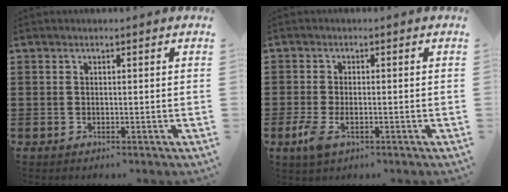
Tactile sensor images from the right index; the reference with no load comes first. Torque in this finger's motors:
{"motor_torque": [1.47, 0.66, 0.13, 0.09]}